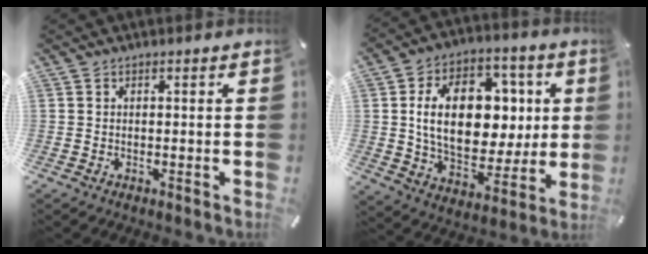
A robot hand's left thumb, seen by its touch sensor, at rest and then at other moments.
{"total": 19.7, "force": [2.7, 13.7, 13.9], "torque": [-0.248, 0.000, 0.050]}